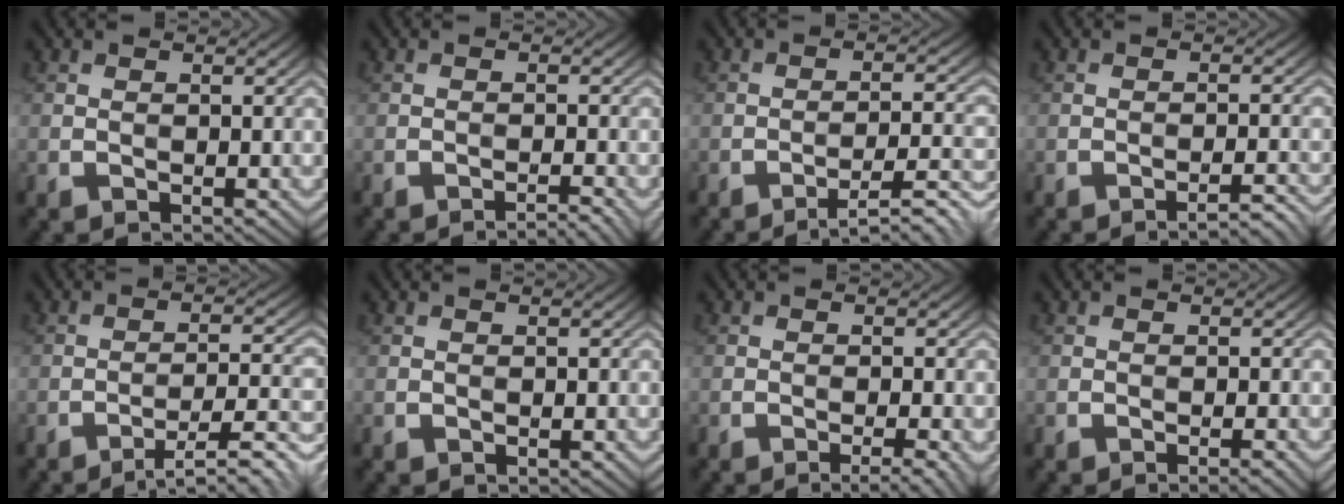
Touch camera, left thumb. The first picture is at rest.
{"total": 2.0, "force": [-1.5, 0.1, 1.3], "torque": [-0.014, 0.007, -0.030]}
{"total": 6.8, "force": [-4.9, 1.1, 4.6], "torque": [-0.080, 0.013, -0.070]}
{"total": 3.0, "force": [-2.4, 0.2, 1.8], "torque": [-0.025, 0.012, -0.042]}
{"total": 7.5, "force": [-5.5, 1.2, 4.9], "torque": [-0.088, 0.014, -0.079]}
{"total": 0.0}
{"total": 3.0, "force": [-1.7, 0.5, 2.4], "torque": [-0.031, 0.006, -0.029]}
{"total": 1.2, "force": [-0.7, 0.1, 1.0], "torque": [-0.012, 0.002, -0.015]}